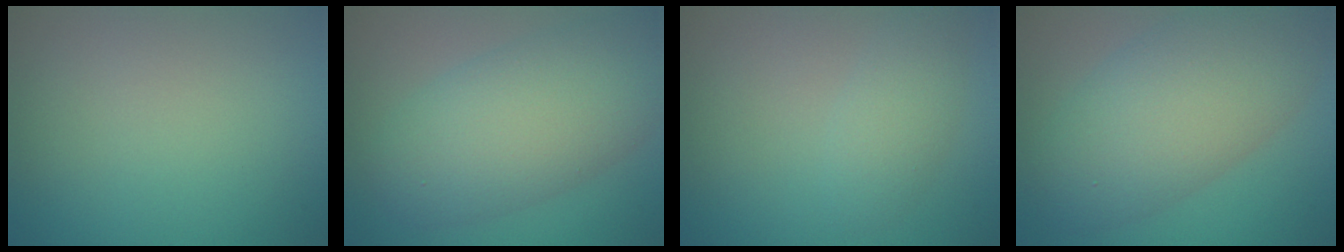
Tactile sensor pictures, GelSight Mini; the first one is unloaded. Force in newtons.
{"total": 7.9, "press": 7.9, "slide": 0.4}
{"total": 2.2, "press": 2.2, "slide": 0.1}
{"total": 8.6, "press": 8.6, "slide": 0.6}